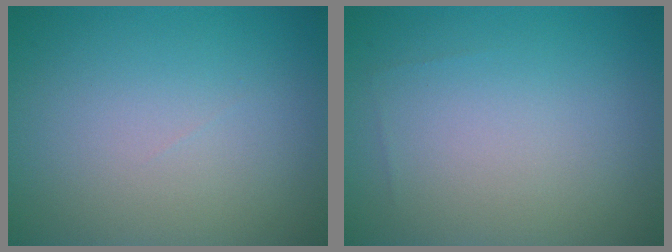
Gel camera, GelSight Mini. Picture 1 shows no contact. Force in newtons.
{"total": 0.0}